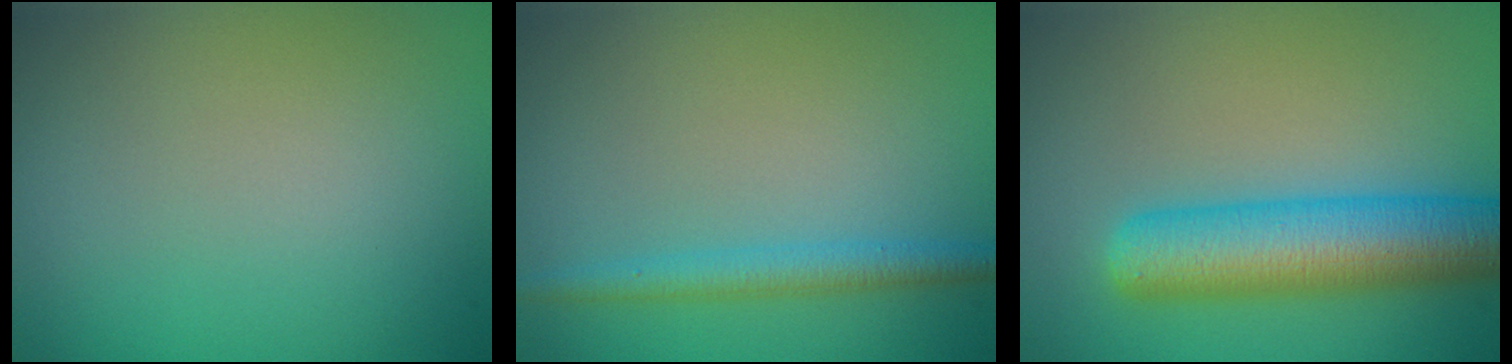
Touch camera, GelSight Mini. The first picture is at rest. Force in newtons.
{"total": 2.4, "press": 2.4, "slide": 0.2}
{"total": 8.0, "press": 8.0, "slide": 0.1}